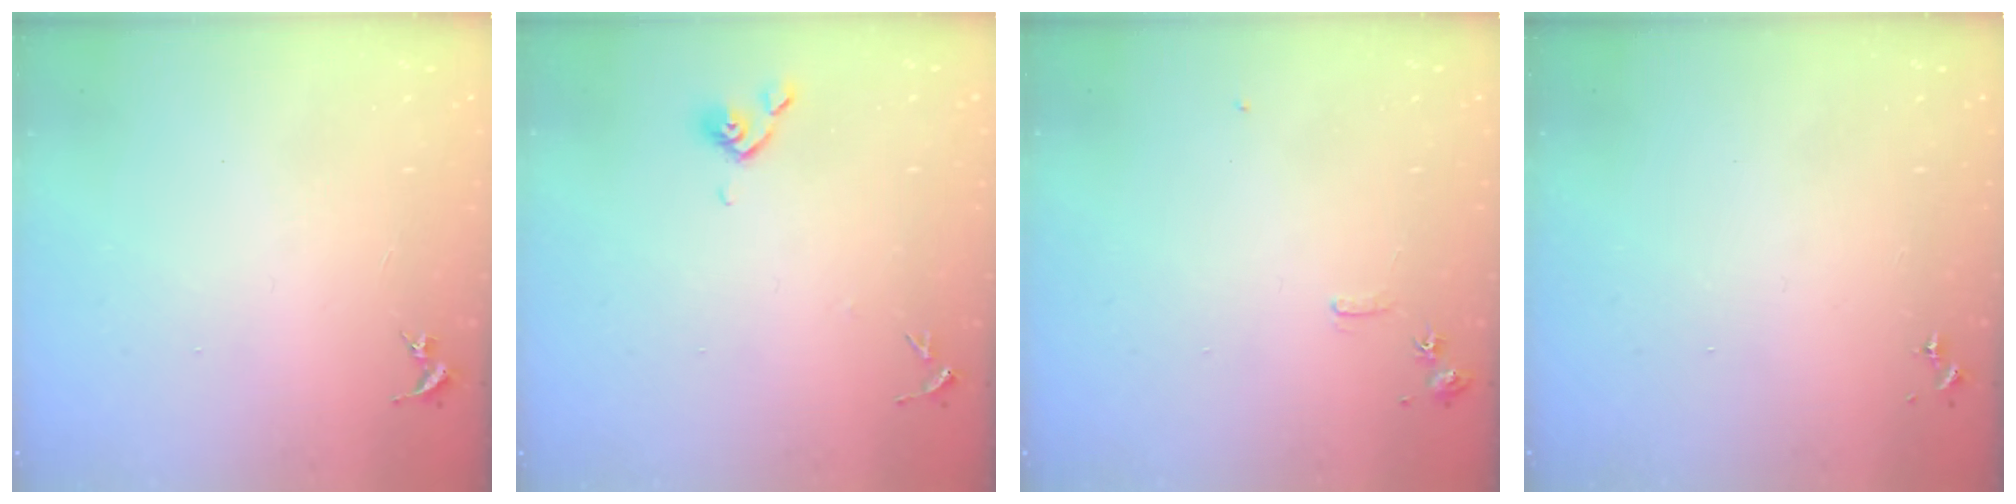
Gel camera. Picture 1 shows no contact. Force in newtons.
{"total": 5.8, "press": 5.8, "slide": 0.7}
{"total": 6.2, "press": 6.2, "slide": 0.8}
{"total": 0.0}